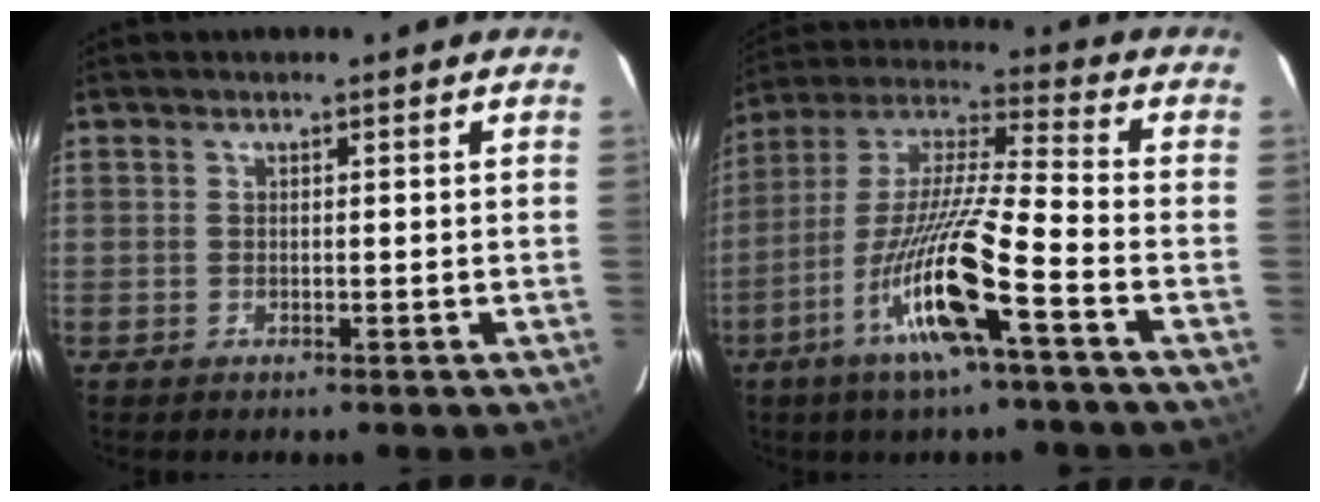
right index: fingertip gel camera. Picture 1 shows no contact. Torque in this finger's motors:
{"motor_torque": [2.10, -0.04, 1.05, 0.21]}